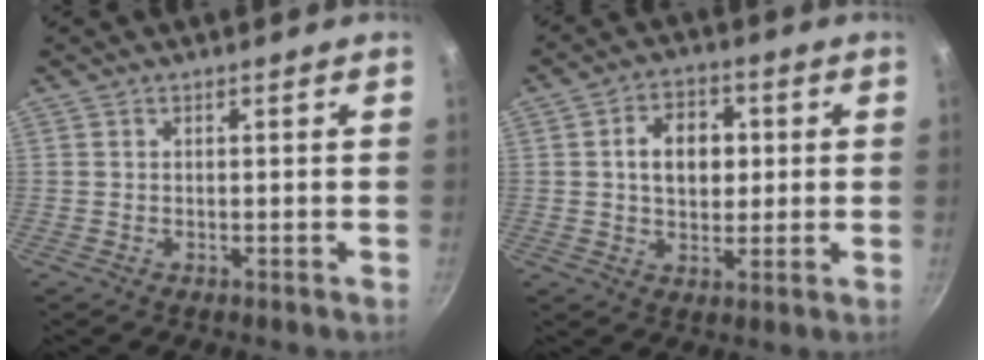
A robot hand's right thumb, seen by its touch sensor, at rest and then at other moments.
{"total": 9.1, "force": [1.2, 6.6, 6.2], "torque": [-0.068, 0.009, 0.015]}